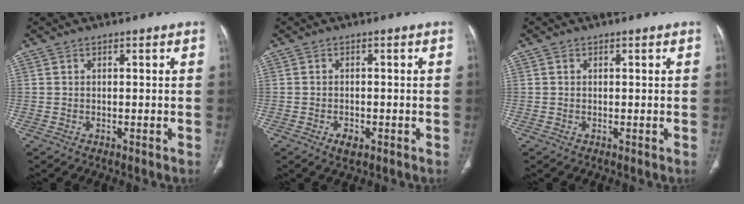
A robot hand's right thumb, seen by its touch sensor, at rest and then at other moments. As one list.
[{"total": 2.2, "force": [-1.1, 1.2, 1.5], "torque": [-0.022, 0.001, -0.014]}, {"total": 0.0}]